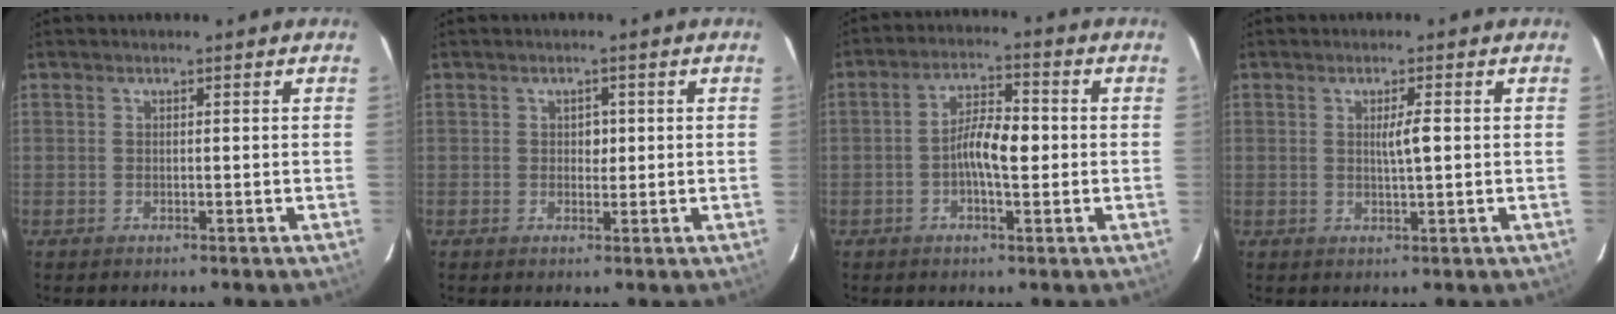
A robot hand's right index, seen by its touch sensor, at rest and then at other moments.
{"total": 1.6, "force": [0.2, 1.2, 1.1], "torque": [-0.011, 0.002, 0.004]}
{"total": 6.9, "force": [-0.8, 2.1, 6.5], "torque": [-0.123, 0.015, -0.016]}
{"total": 2.6, "force": [0.3, 0.0, 2.5], "torque": [-0.044, -0.001, 0.004]}